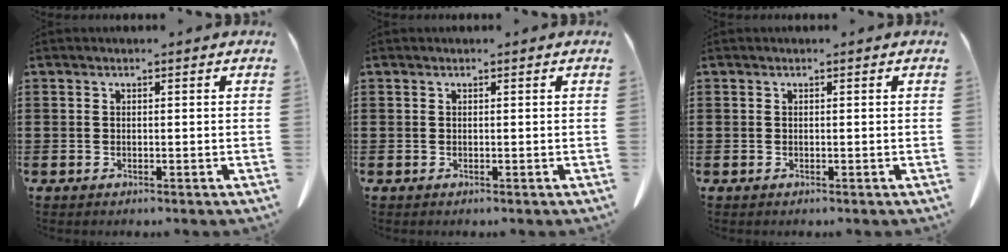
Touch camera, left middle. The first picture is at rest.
{"total": 0.0}
{"total": 0.0}